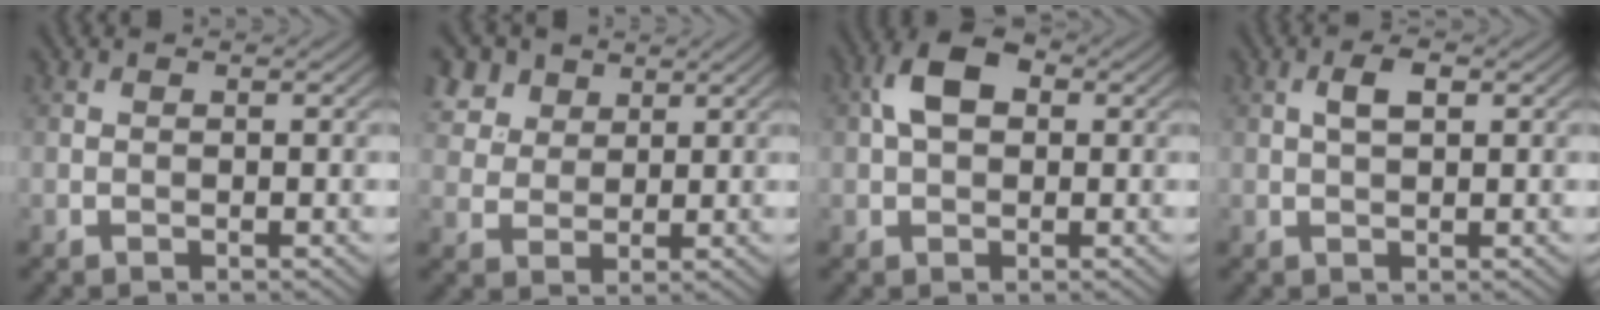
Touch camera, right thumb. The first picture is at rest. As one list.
[{"total": 6.2, "force": [3.8, 4.2, 2.6], "torque": [-0.085, -0.003, 0.082]}, {"total": 5.3, "force": [1.0, 3.4, 3.9], "torque": [-0.078, 0.012, 0.009]}, {"total": 2.3, "force": [0.6, 0.9, 2.0], "torque": [-0.040, 0.004, 0.009]}]